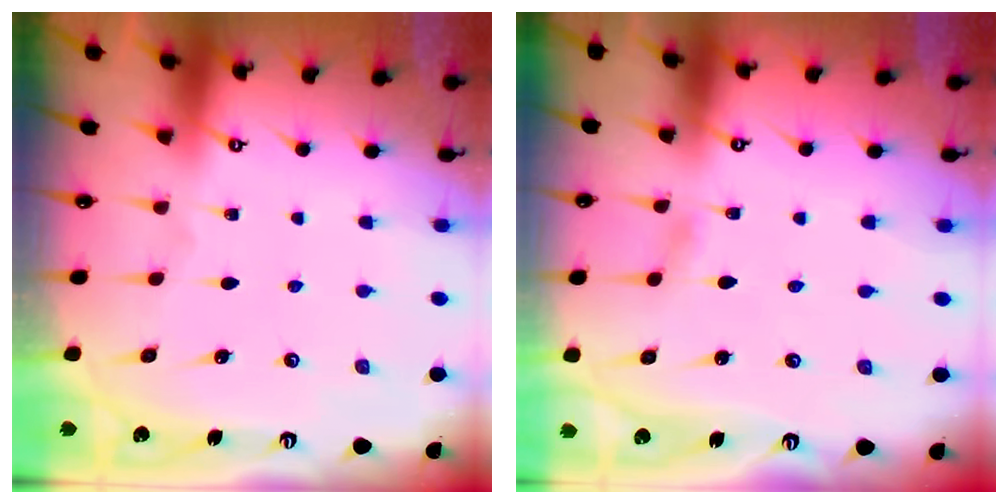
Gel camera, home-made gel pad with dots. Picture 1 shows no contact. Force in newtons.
{"total": 1.8, "press": 1.8, "slide": 0.2}